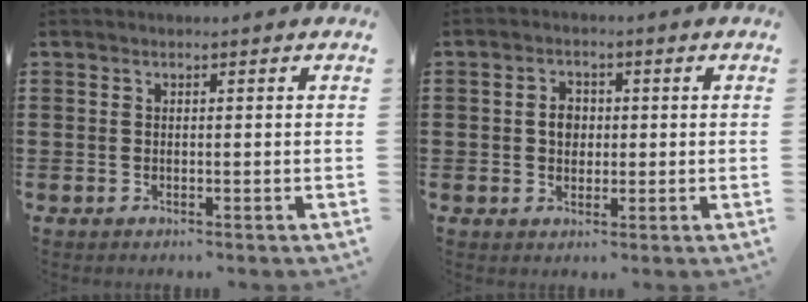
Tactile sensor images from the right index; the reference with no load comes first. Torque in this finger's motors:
{"motor_torque": [0.70, 0.35, 0.22, 0.08]}